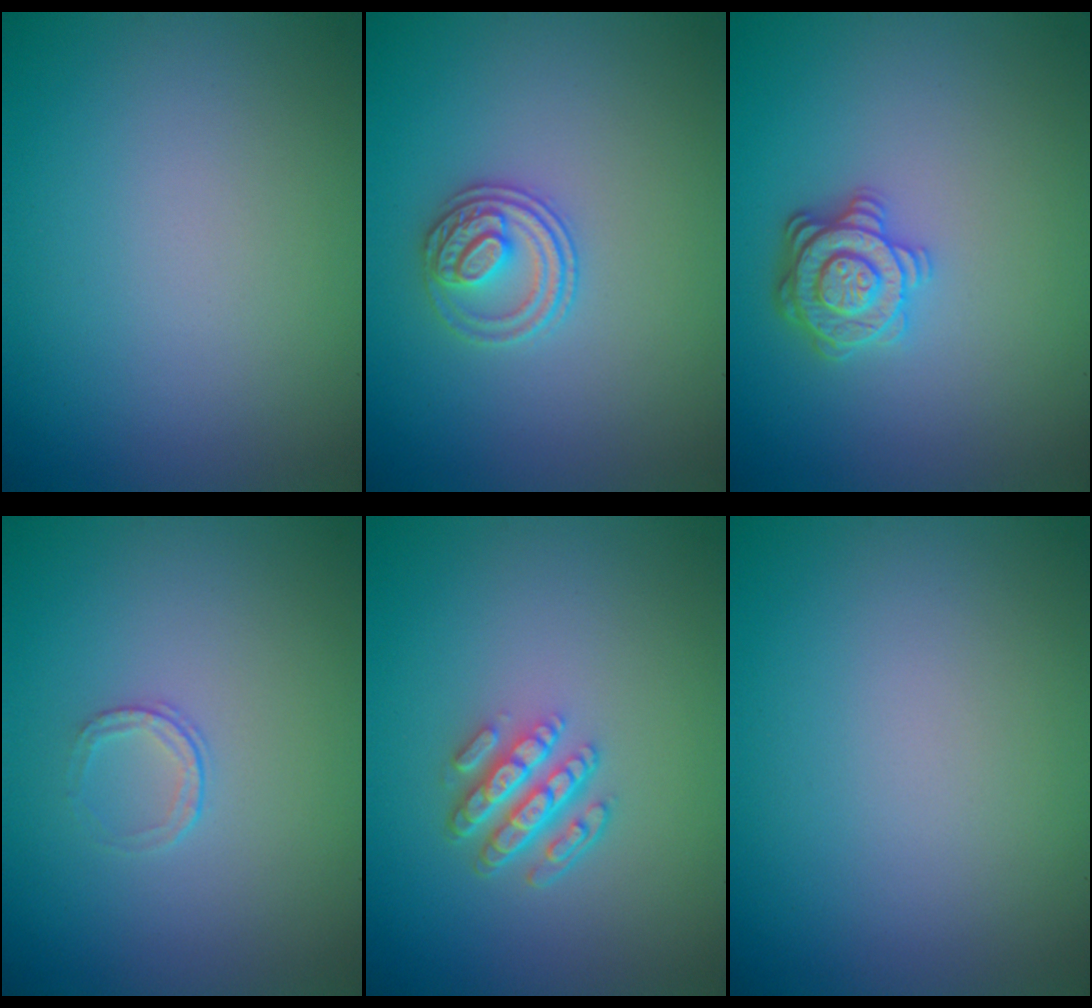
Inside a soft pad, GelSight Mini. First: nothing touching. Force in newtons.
{"total": 2.7, "press": 2.6, "slide": 0.7}
{"total": 3.2, "press": 3.0, "slide": 1.1}
{"total": 1.0, "press": 0.7, "slide": 0.7}
{"total": 4.3, "press": 3.1, "slide": 3.0}
{"total": 0.0}